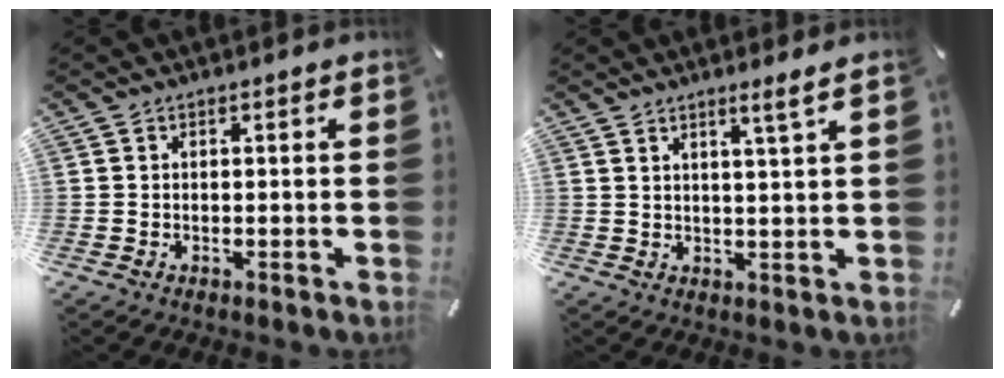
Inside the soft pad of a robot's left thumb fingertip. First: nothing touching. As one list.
[{"total": 3.8, "force": [2.7, -0.6, 2.6], "torque": [-0.055, -0.009, 0.045]}]